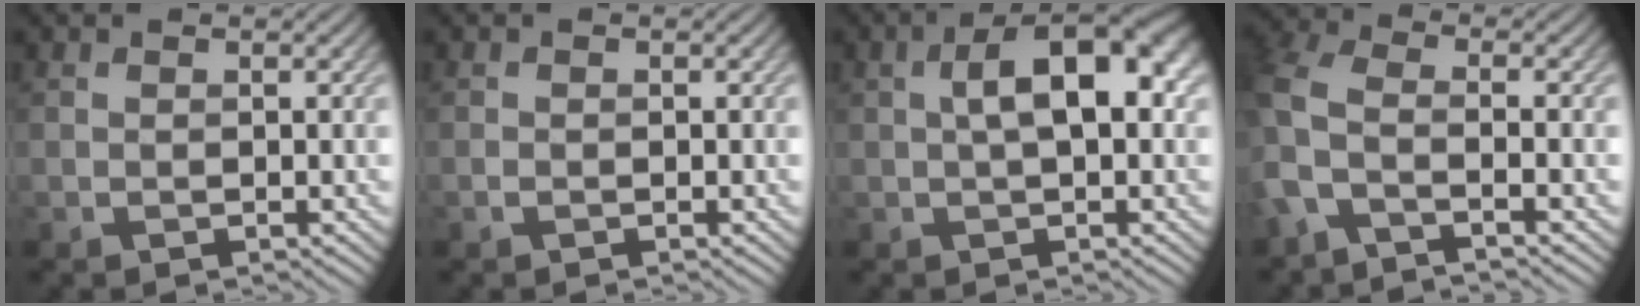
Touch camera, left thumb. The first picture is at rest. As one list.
[{"total": 0.7, "force": [-0.4, 0.5, 0.4], "torque": [-0.010, -0.002, -0.008]}, {"total": 7.3, "force": [1.2, 3.6, 6.2], "torque": [-0.101, 0.010, 0.021]}, {"total": 5.3, "force": [-2.3, 2.2, 4.3], "torque": [-0.107, -0.002, -0.064]}]